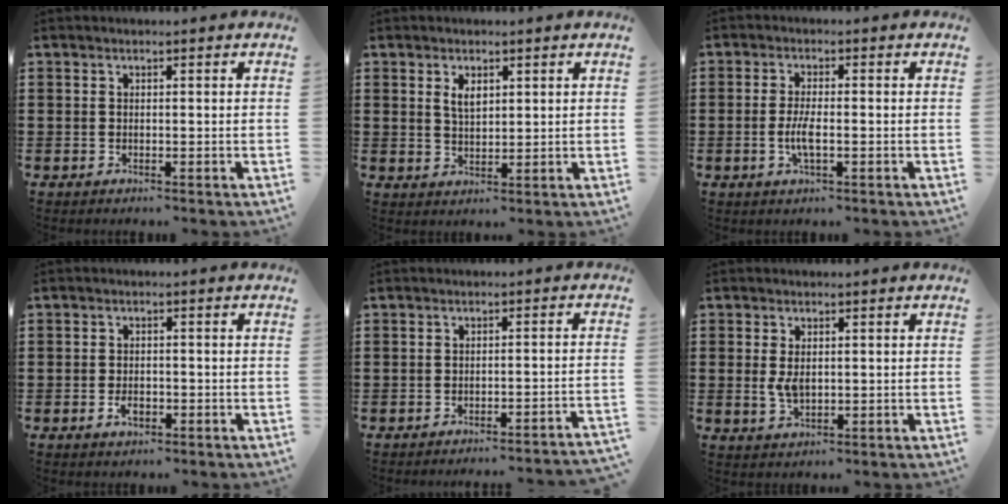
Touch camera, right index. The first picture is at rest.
{"total": 2.9, "force": [1.3, 1.4, 2.1], "torque": [-0.038, 0.001, 0.022]}
{"total": 3.6, "force": [-0.9, 0.9, 3.4], "torque": [-0.076, -0.006, -0.020]}
{"total": 2.2, "force": [-0.9, 1.2, 1.6], "torque": [-0.032, 0.000, -0.017]}
{"total": 2.7, "force": [-2.5, -0.4, 0.8], "torque": [-0.017, -0.004, -0.054]}
{"total": 3.4, "force": [0.3, 1.9, 2.8], "torque": [-0.064, 0.003, 0.002]}